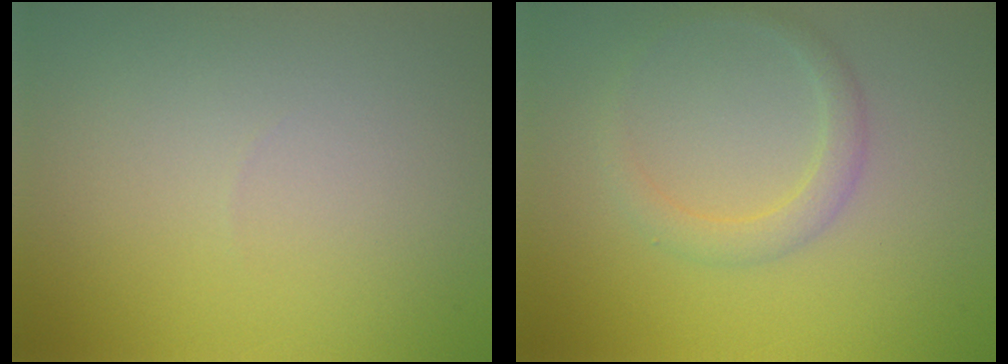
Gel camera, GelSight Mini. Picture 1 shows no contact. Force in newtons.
{"total": 2.1, "press": 2.1, "slide": 0.0}